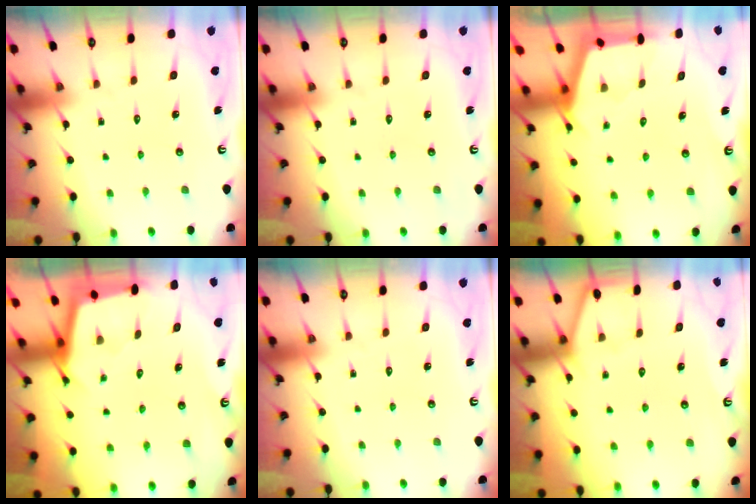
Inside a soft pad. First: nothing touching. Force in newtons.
{"total": 0.0}
{"total": 2.6, "press": 2.6, "slide": 0.3}
{"total": 2.6, "press": 2.6, "slide": 0.2}
{"total": 0.0}
{"total": 2.9, "press": 2.9, "slide": 0.3}